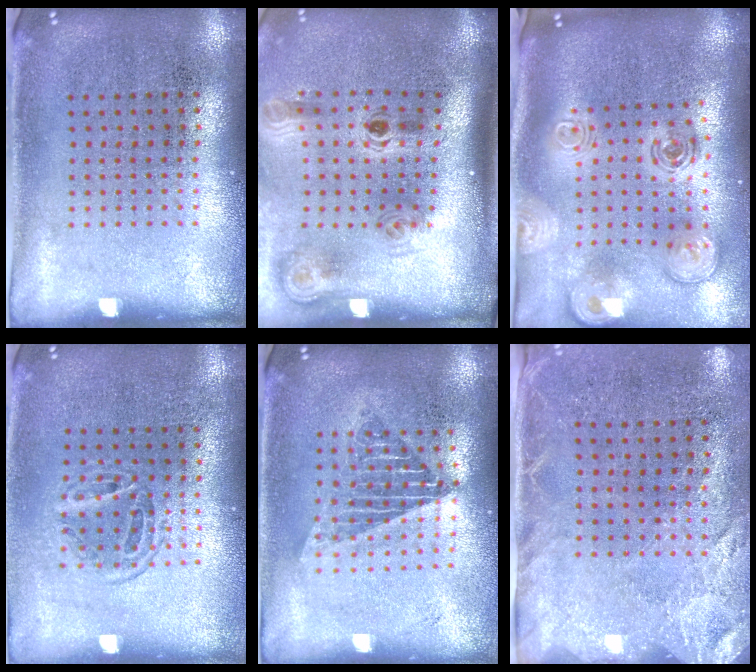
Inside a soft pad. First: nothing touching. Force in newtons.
{"total": 2.2, "press": 1.5, "slide": 1.6}
{"total": 3.1, "press": 2.1, "slide": 2.2}
{"total": 1.3, "press": 1.1, "slide": 0.7}
{"total": 1.5, "press": 1.4, "slide": 0.7}
{"total": 2.5, "press": 2.1, "slide": 1.3}